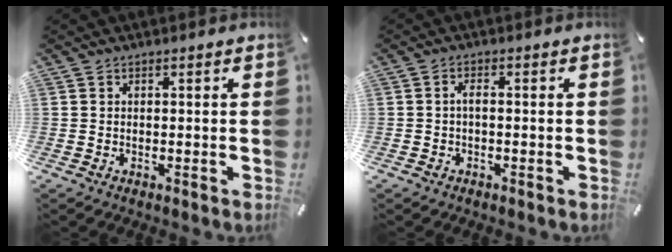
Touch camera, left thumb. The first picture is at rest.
{"total": 1.9, "force": [-0.7, 0.8, 1.6], "torque": [-0.032, 0.004, -0.013]}